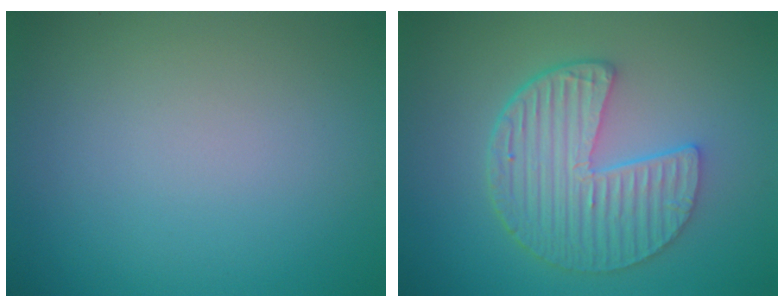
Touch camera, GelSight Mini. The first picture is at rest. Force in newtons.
{"total": 6.3, "press": 4.6, "slide": 4.4}